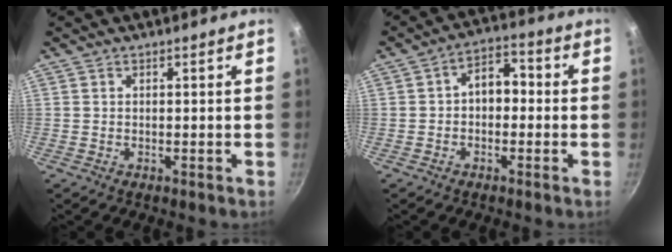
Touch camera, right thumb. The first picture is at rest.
{"total": 6.3, "force": [-0.4, 4.3, 4.5], "torque": [-0.037, 0.024, -0.020]}